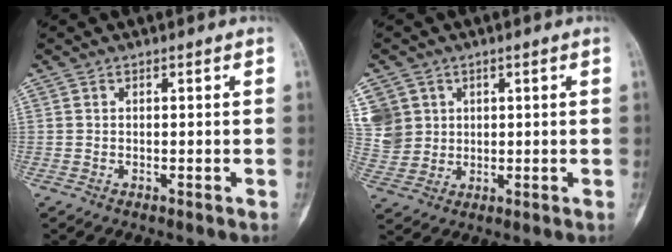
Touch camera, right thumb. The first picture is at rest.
{"total": 9.3, "force": [3.2, 8.3, 2.9], "torque": [-0.048, 0.004, 0.077]}